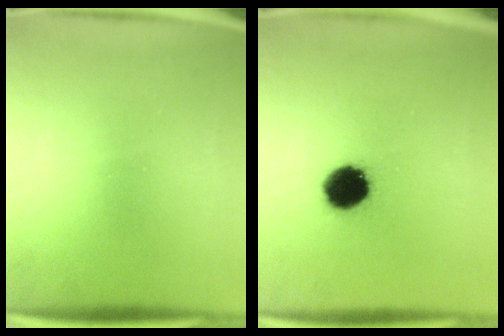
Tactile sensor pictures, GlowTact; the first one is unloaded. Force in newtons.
{"total": 10.8}